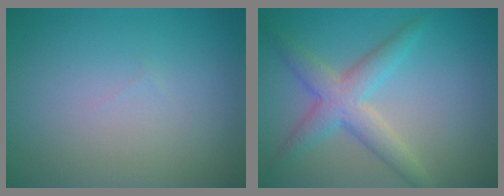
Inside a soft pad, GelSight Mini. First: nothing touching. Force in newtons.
{"total": 4.2, "press": 4.2, "slide": 0.2}